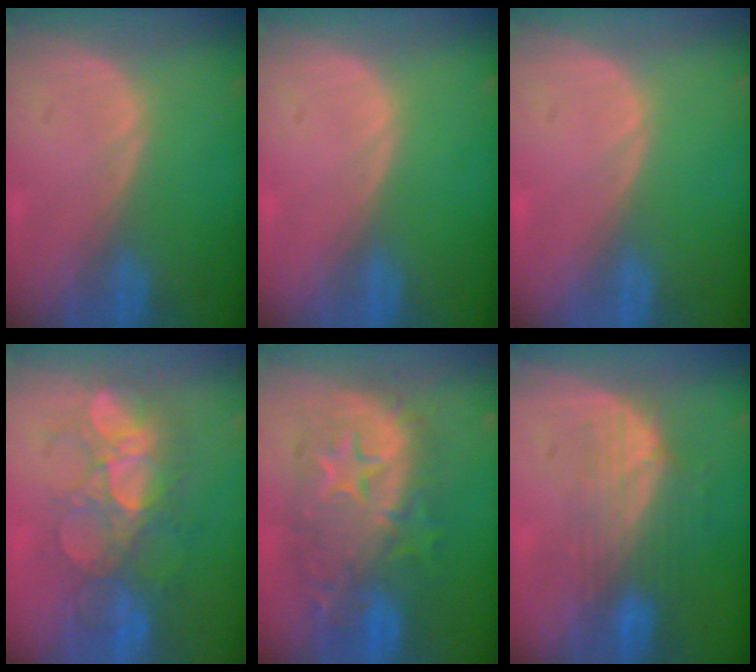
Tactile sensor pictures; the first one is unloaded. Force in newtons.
{"total": 0.0}
{"total": 0.0}
{"total": 9.1, "press": 8.9, "slide": 1.9}
{"total": 12.3, "press": 12.2, "slide": 1.1}
{"total": 7.6, "press": 6.8, "slide": 3.3}